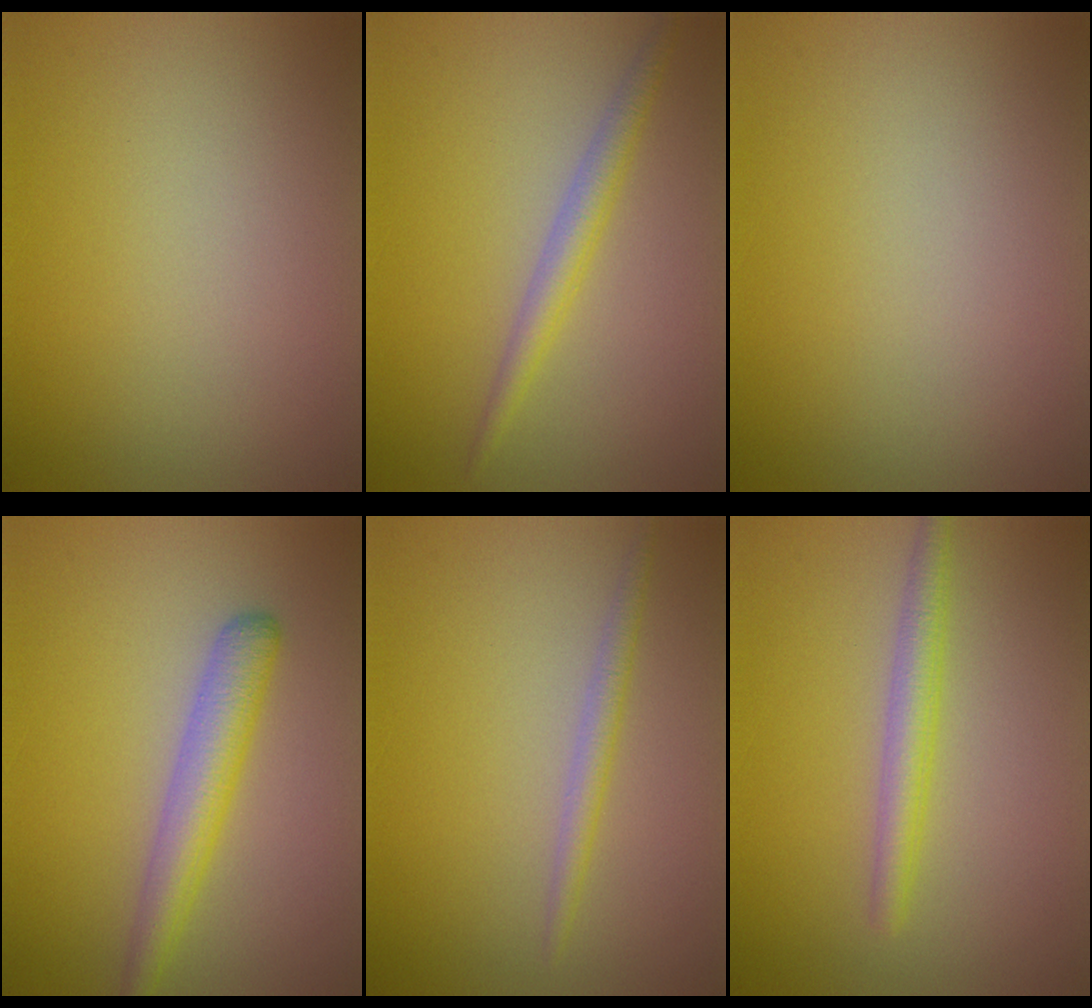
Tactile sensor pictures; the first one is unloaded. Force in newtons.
{"total": 2.3, "press": 2.3, "slide": 0.1}
{"total": 0.0}
{"total": 3.7, "press": 3.7, "slide": 0.1}
{"total": 1.7, "press": 1.7, "slide": 0.0}
{"total": 2.6, "press": 2.6, "slide": 0.2}